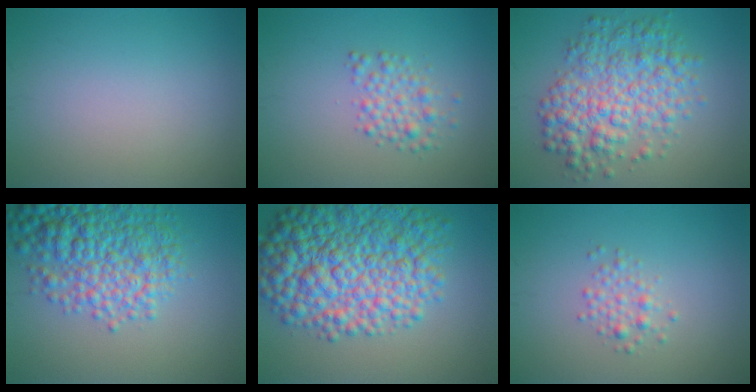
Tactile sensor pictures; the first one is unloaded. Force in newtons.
{"total": 2.4, "press": 2.4, "slide": 0.1}
{"total": 7.2, "press": 7.2, "slide": 0.1}
{"total": 7.8, "press": 7.7, "slide": 0.2}
{"total": 11.1, "press": 11.1, "slide": 0.3}
{"total": 1.7, "press": 1.7, "slide": 0.1}